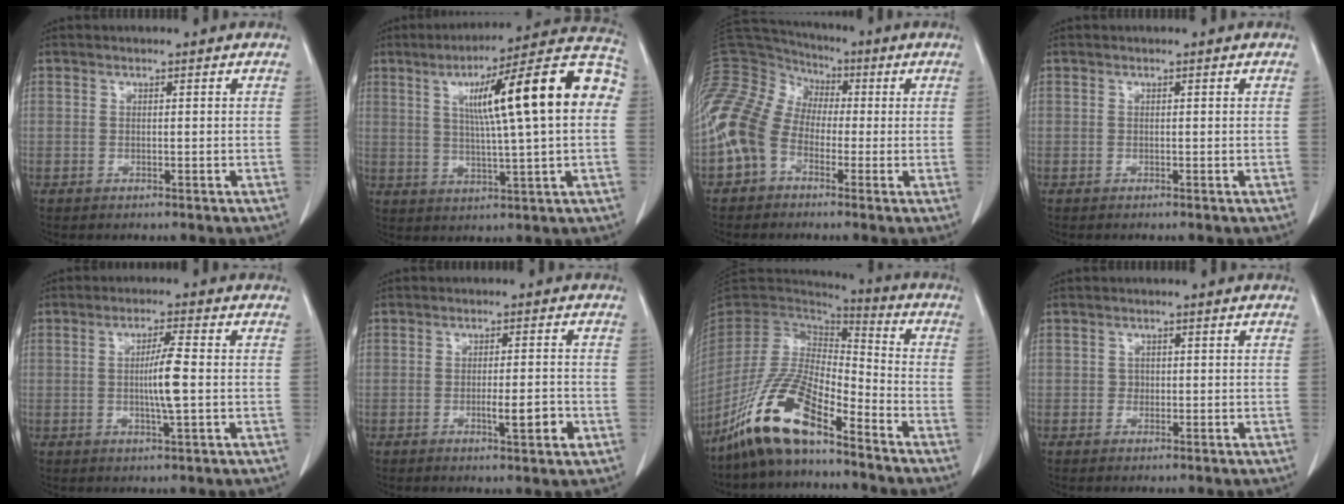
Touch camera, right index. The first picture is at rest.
{"total": 19.2, "force": [3.9, 1.4, 18.7], "torque": [-0.262, 0.032, 0.046]}
{"total": 13.1, "force": [-2.6, 10.5, 7.4], "torque": [-0.191, 0.046, -0.057]}
{"total": 0.0}
{"total": 5.1, "force": [-0.3, -0.2, 5.1], "torque": [-0.088, -0.004, -0.008]}
{"total": 4.6, "force": [-1.6, 0.6, 4.3], "torque": [-0.063, -0.002, -0.021]}
{"total": 14.4, "force": [-10.1, 3.3, 9.8], "torque": [-0.200, -0.004, -0.194]}
{"total": 0.9, "force": [-0.1, 0.9, 0.2], "torque": [0.003, 0.004, -0.002]}